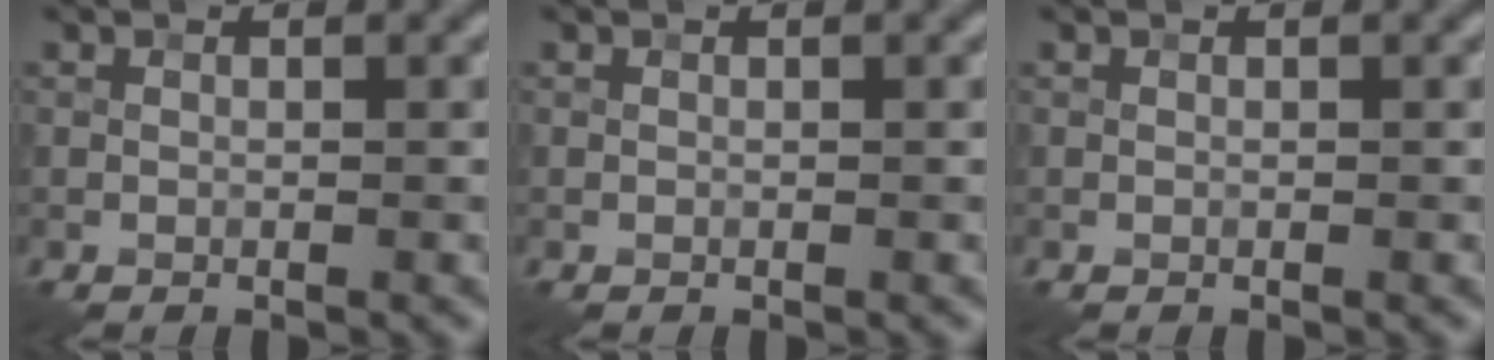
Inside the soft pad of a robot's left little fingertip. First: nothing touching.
{"total": 0.0}
{"total": 0.0}